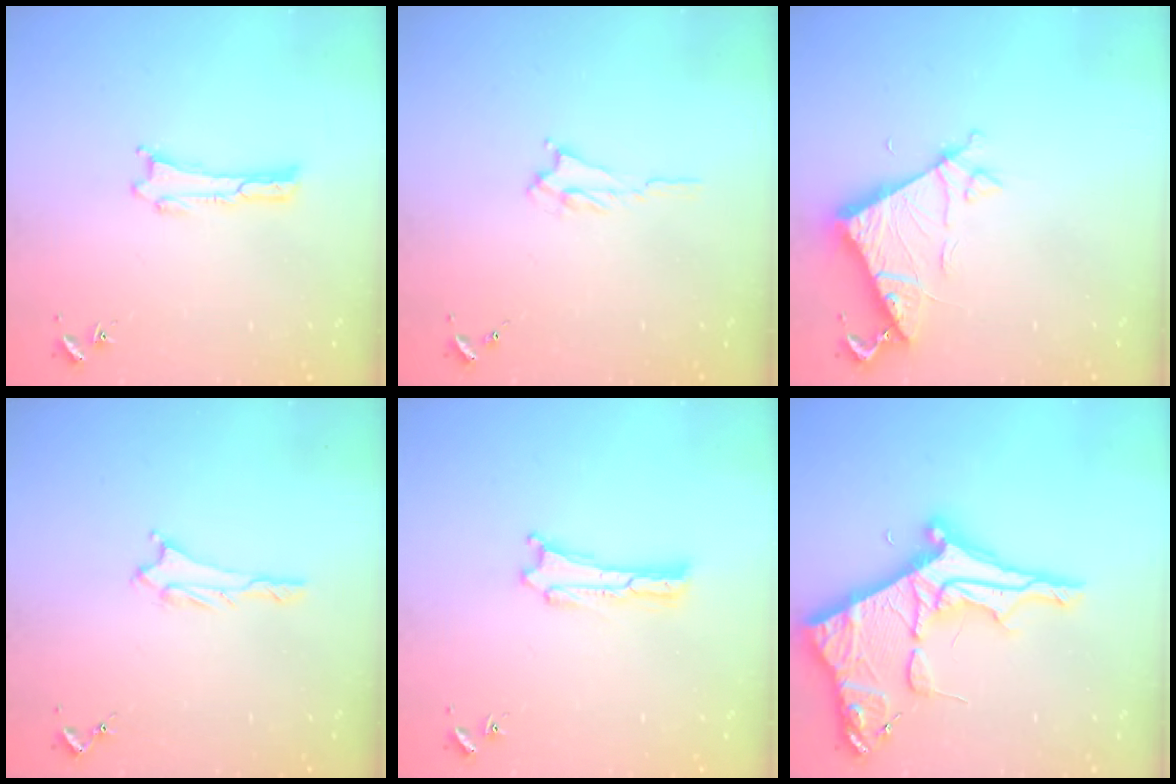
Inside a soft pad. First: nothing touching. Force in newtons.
{"total": 1.6, "press": 1.5, "slide": 0.4}
{"total": 6.7, "press": 6.7, "slide": 0.6}
{"total": 1.1, "press": 1.0, "slide": 0.1}
{"total": 0.0}
{"total": 11.6, "press": 11.6, "slide": 1.1}